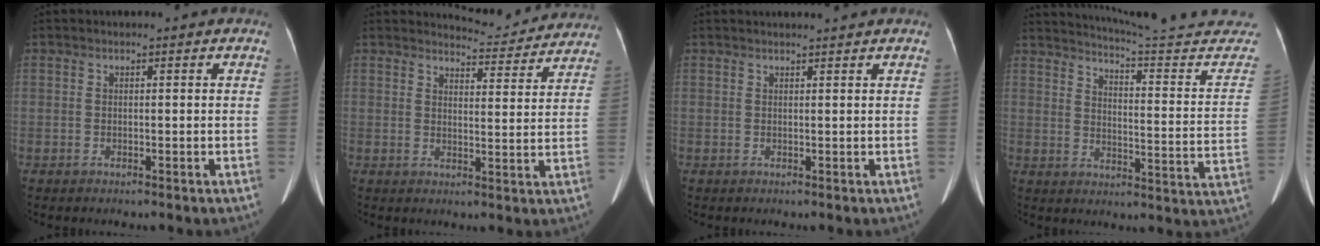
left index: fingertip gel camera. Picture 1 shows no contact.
{"total": 8.9, "force": [8.9, 1.0, 0.0], "torque": [0.006, -0.015, 0.099]}
{"total": 2.9, "force": [2.7, -0.5, 0.9], "torque": [-0.012, 0.012, 0.037]}
{"total": 25.7, "force": [24.6, -0.3, 7.5], "torque": [-0.106, -0.127, 0.294]}